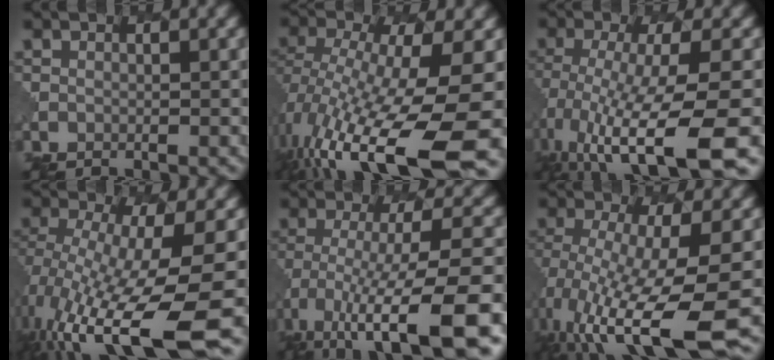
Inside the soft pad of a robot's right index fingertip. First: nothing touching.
{"total": 15.6, "force": [-5.5, 5.2, 13.6], "torque": [-0.261, -0.022, -0.083]}
{"total": 12.5, "force": [-5.6, 3.2, 10.7], "torque": [-0.209, -0.024, -0.086]}
{"total": 12.9, "force": [-4.2, 3.6, 11.6], "torque": [-0.227, -0.028, -0.057]}
{"total": 12.4, "force": [-7.0, 3.2, 9.7], "torque": [-0.172, -0.008, -0.109]}
{"total": 11.8, "force": [-4.6, 3.1, 10.5], "torque": [-0.216, -0.031, -0.069]}